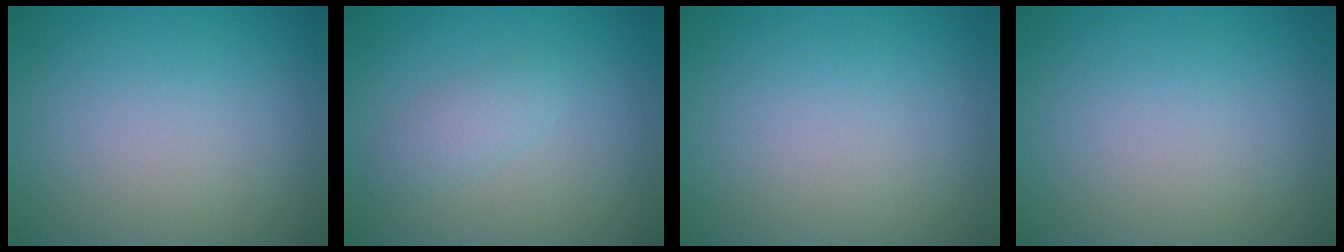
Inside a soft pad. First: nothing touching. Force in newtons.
{"total": 1.6, "press": 1.6, "slide": 0.1}
{"total": 0.0}
{"total": 0.0}